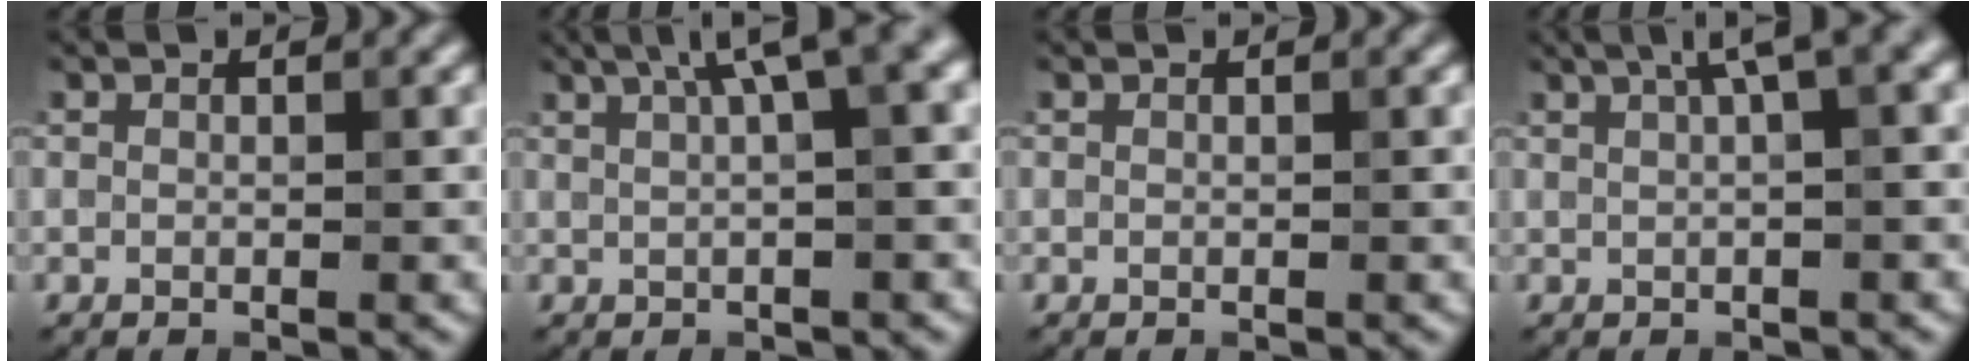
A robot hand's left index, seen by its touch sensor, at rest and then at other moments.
{"total": 6.1, "force": [2.8, 1.5, 5.2], "torque": [-0.055, 0.025, 0.041]}
{"total": 0.0}
{"total": 4.1, "force": [2.0, 0.7, 3.5], "torque": [-0.046, 0.019, 0.031]}